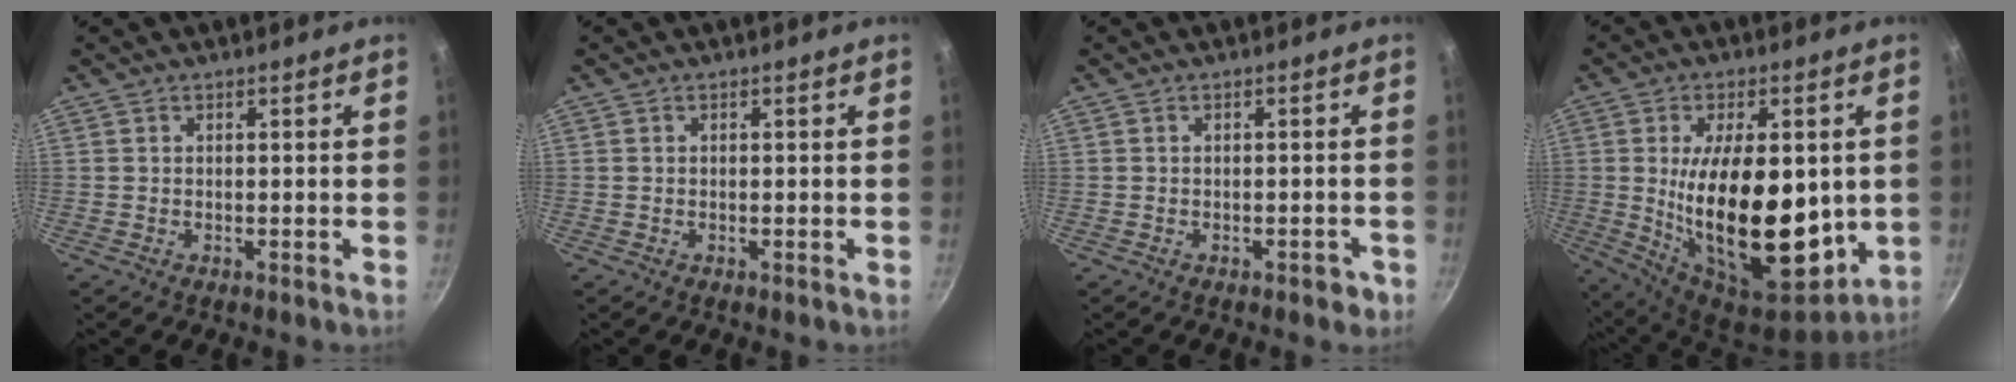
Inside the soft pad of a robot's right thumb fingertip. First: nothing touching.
{"total": 0.0}
{"total": 2.1, "force": [-1.1, 1.2, 1.3], "torque": [-0.005, 0.020, -0.002]}
{"total": 24.3, "force": [-0.1, 12.2, 21.0], "torque": [-0.327, -0.031, 0.012]}